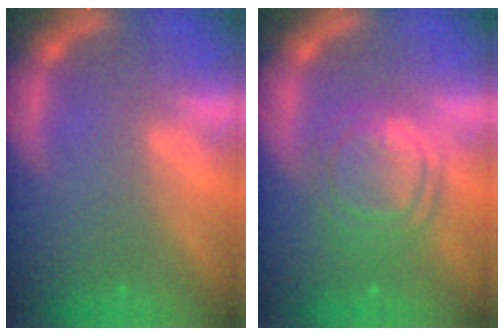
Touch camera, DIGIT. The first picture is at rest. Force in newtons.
{"total": 6.5}